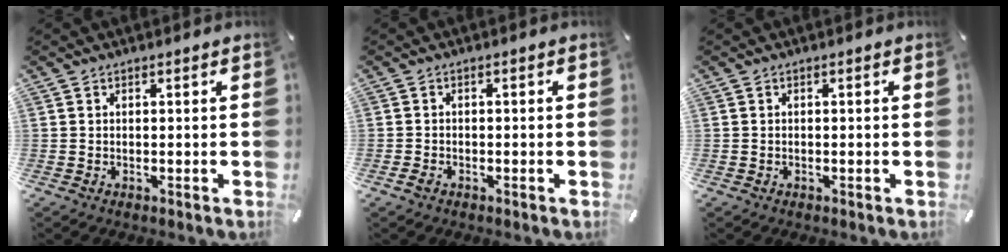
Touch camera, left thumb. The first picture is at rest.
{"total": 1.5, "force": [-1.0, 1.0, 0.6], "torque": [-0.011, 0.005, -0.021]}
{"total": 0.0}